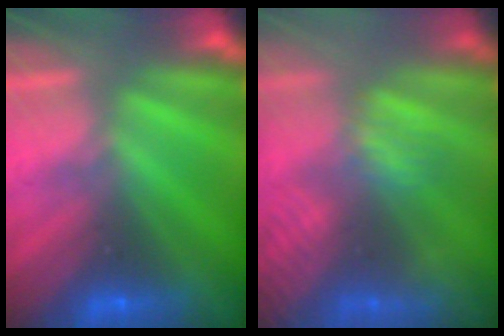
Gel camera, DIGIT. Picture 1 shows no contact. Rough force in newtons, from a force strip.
{"total": 4.8}